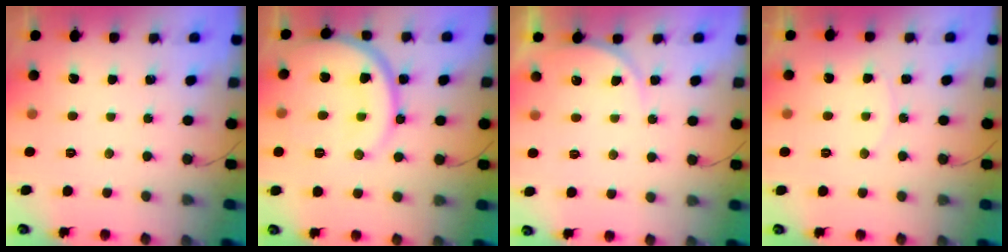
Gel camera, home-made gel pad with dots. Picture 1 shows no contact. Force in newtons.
{"total": 16.4, "press": 16.3, "slide": 1.8}
{"total": 6.3, "press": 6.3, "slide": 0.4}
{"total": 4.7, "press": 4.6, "slide": 0.3}